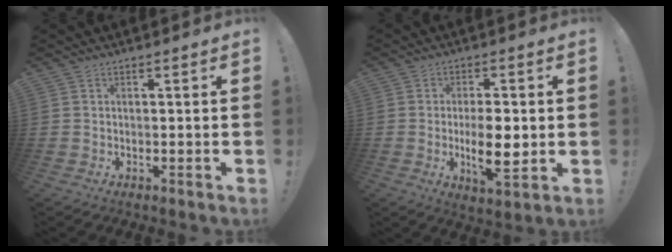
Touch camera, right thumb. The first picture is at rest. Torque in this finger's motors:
{"motor_torque": [1.50, 1.56, 0.69, -0.59, 0.15]}